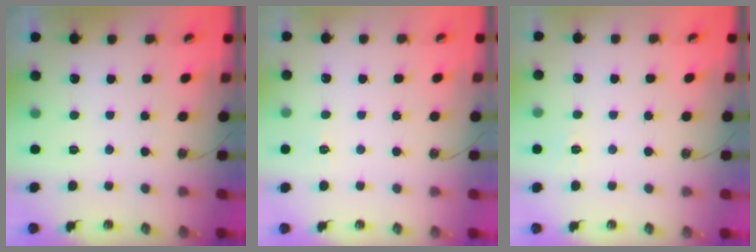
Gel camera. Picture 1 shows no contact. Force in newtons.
{"total": 3.7, "press": 3.6, "slide": 0.5}
{"total": 4.8, "press": 4.8, "slide": 0.6}